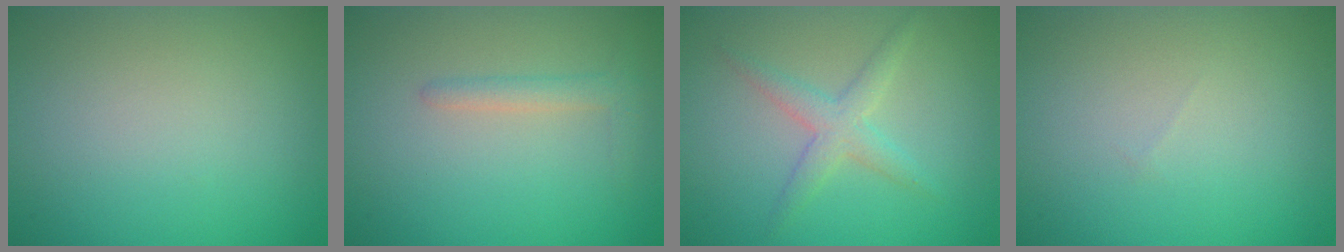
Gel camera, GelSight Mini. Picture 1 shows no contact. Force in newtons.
{"total": 1.5, "press": 1.5, "slide": 0.2}
{"total": 2.5, "press": 2.5, "slide": 0.0}
{"total": 0.0}